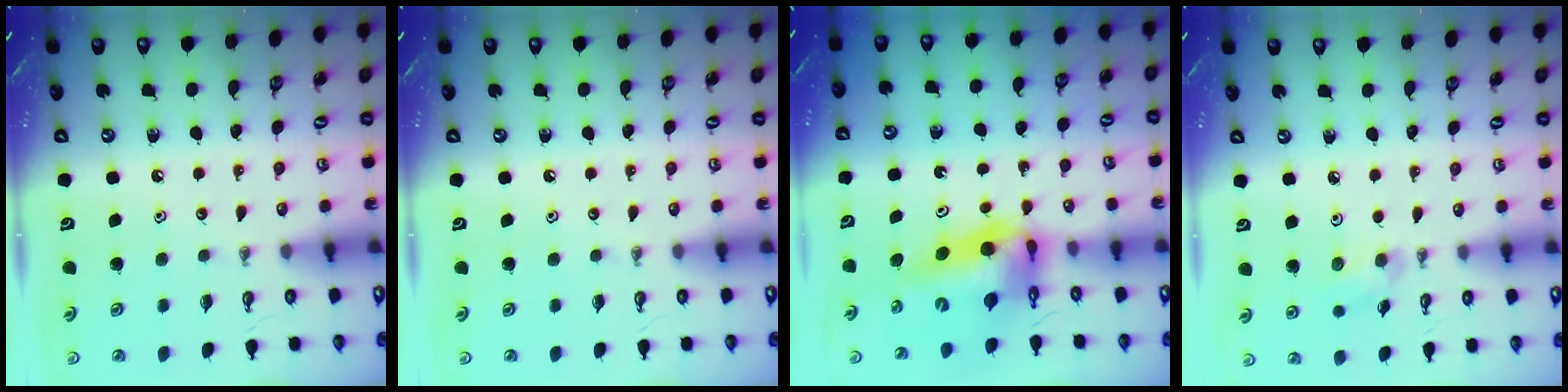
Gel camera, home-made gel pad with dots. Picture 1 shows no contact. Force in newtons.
{"total": 0.0}
{"total": 12.0, "press": 11.6, "slide": 3.0}
{"total": 5.6, "press": 4.6, "slide": 3.3}